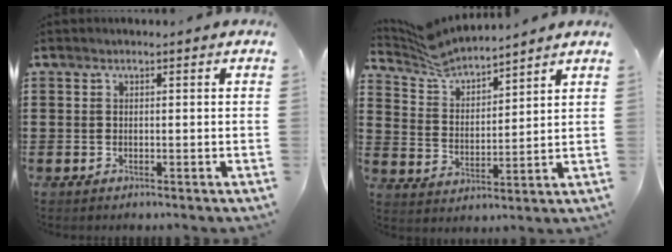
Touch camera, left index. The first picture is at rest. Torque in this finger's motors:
{"motor_torque": [0.30, -0.30, 0.09, 0.06]}